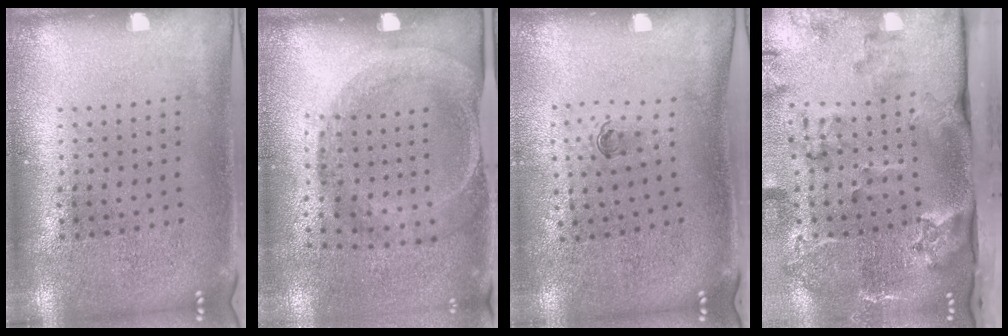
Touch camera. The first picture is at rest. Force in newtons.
{"total": 1.9, "press": 1.2, "slide": 1.5}
{"total": 0.7, "press": 0.3, "slide": 0.6}
{"total": 4.0, "press": 2.7, "slide": 3.0}